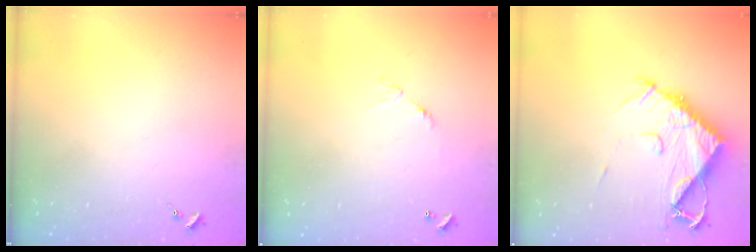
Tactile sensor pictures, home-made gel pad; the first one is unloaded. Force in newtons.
{"total": 5.5, "press": 5.5, "slide": 0.4}
{"total": 10.6, "press": 10.5, "slide": 1.0}